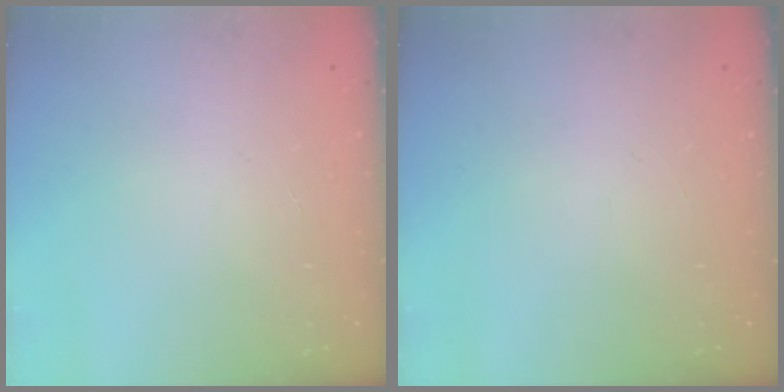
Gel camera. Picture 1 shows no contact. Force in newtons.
{"total": 0.0}